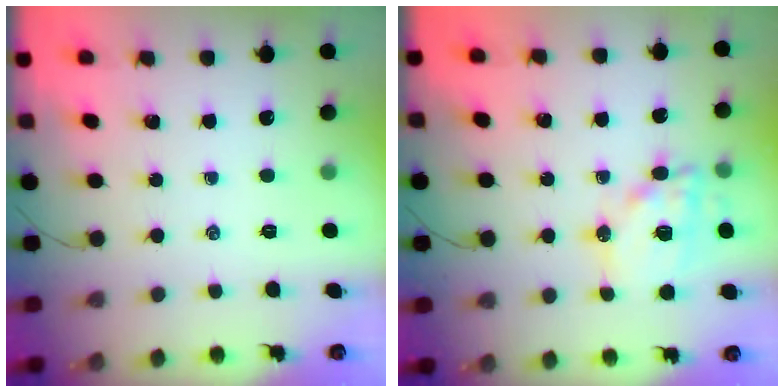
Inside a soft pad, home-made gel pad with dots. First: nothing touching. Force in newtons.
{"total": 13.5, "press": 13.4, "slide": 2.2}